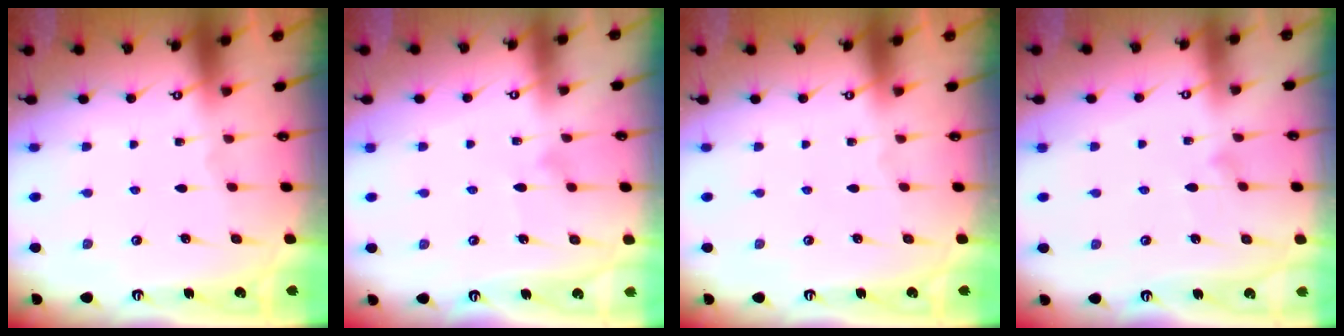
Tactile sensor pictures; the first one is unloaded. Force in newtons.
{"total": 6.1, "press": 6.1, "slide": 0.4}
{"total": 0.0}
{"total": 6.9, "press": 6.9, "slide": 0.4}